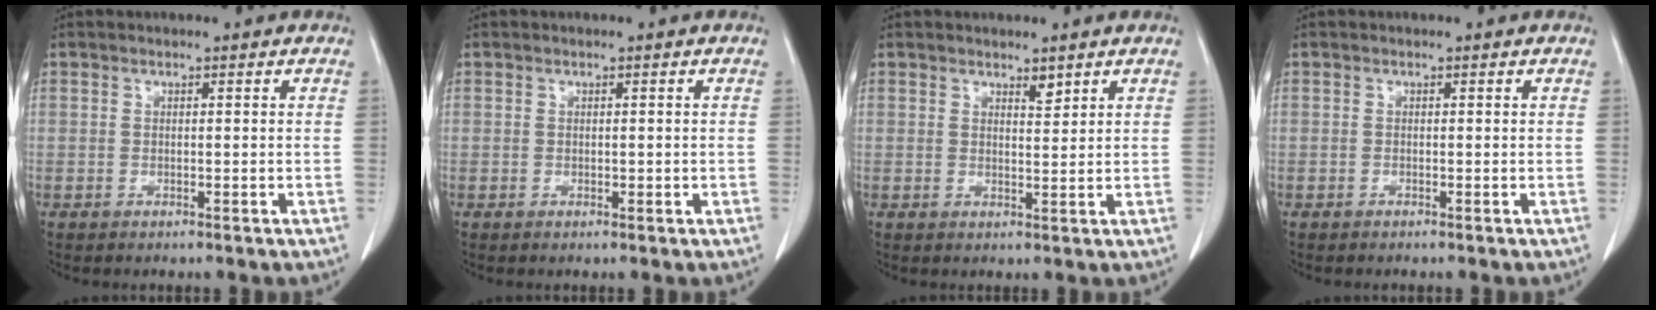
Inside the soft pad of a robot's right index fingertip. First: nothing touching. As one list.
[{"total": 0.6, "force": [-0.1, 0.4, 0.4], "torque": [-0.006, 0.001, 0.001]}, {"total": 1.6, "force": [1.3, 0.4, 0.9], "torque": [-0.015, -0.007, 0.022]}, {"total": 0.0}]